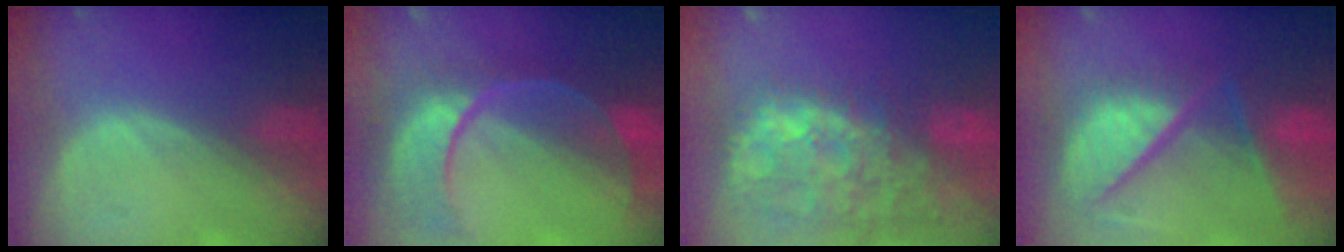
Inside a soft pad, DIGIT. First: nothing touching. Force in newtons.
{"total": 11.1, "press": 9.4, "slide": 5.9}
{"total": 14.6, "press": 11.8, "slide": 8.7}
{"total": 11.7, "press": 10.0, "slide": 6.1}